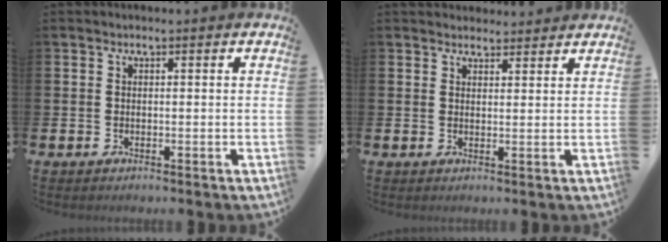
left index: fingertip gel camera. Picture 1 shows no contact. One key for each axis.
{"total": 2.5, "fx": 2.4, "fy": 0.7, "fz": -0.3, "tx": 0.014, "ty": -0.013, "tz": 0.041}